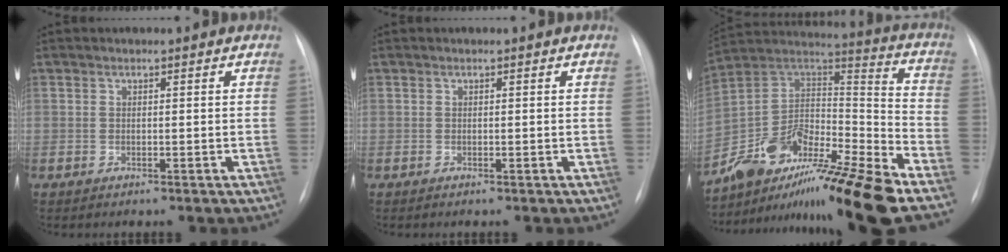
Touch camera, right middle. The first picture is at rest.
{"total": 0.0}
{"total": 23.3, "force": [-17.7, 2.2, 15.0], "torque": [-0.245, 0.006, -0.314]}